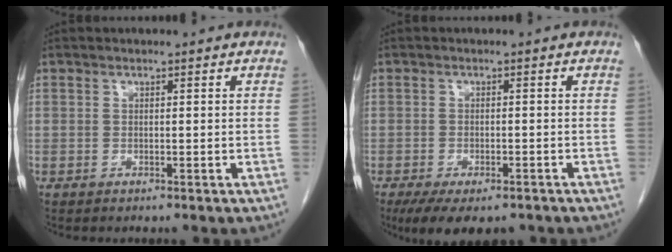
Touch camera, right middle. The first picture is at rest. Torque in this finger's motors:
{"motor_torque": [1.15, -0.90, 0.14, 0.08]}